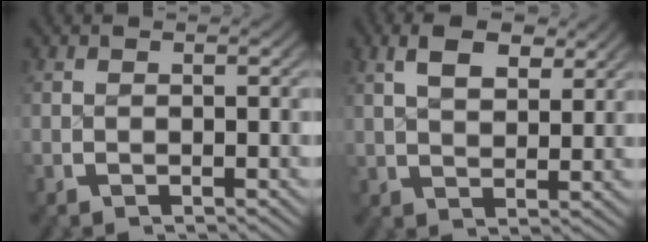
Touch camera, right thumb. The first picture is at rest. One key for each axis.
{"total": 5.0, "fx": 2.9, "fy": 2.4, "fz": 3.2, "tx": -0.038, "ty": 0.007, "tz": 0.050}